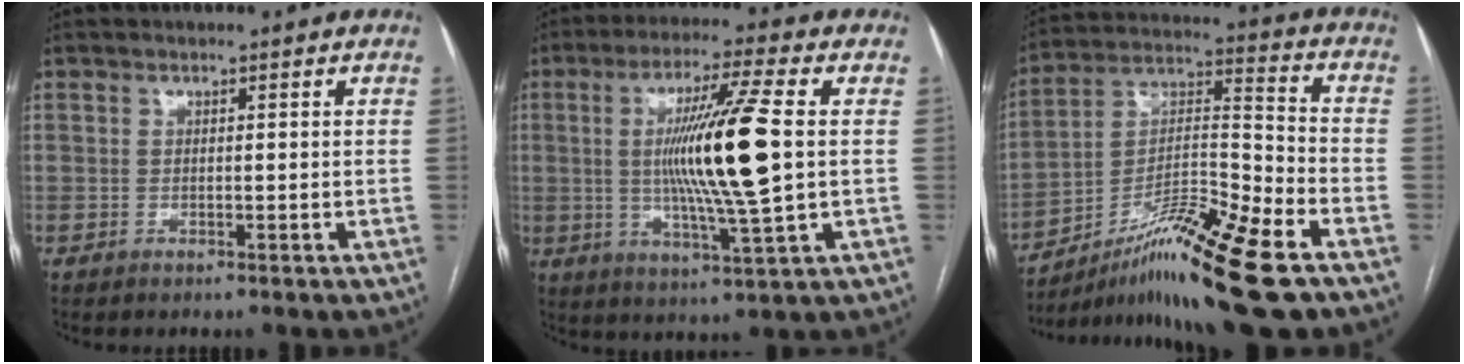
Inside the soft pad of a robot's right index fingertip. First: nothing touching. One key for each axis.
{"total": 14.8, "fx": 0.9, "fy": -0.5, "fz": 14.8, "tx": -0.275, "ty": -0.008, "tz": 0.014}
{"total": 18.8, "fx": -11.9, "fy": 0.8, "fz": 14.5, "tx": -0.256, "ty": -0.006, "tz": -0.199}